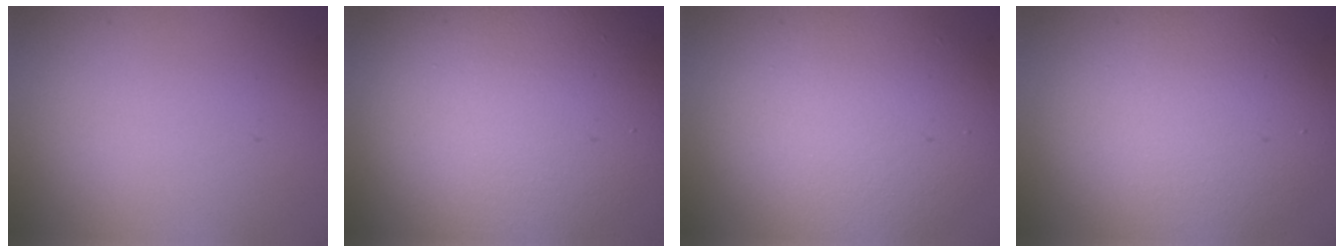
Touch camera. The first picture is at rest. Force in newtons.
{"total": 16.9, "press": 16.8, "slide": 1.4}
{"total": 7.5, "press": 7.4, "slide": 0.5}
{"total": 7.1, "press": 7.1, "slide": 0.6}